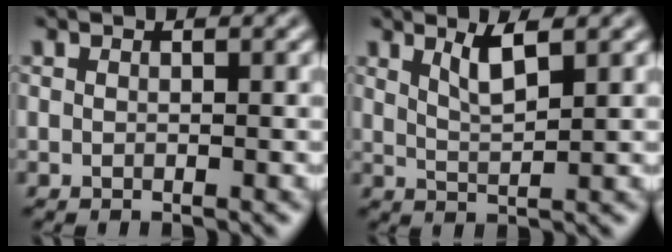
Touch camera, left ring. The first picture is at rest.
{"total": 2.6, "force": [1.5, 0.5, 2.0], "torque": [-0.033, -0.003, 0.030]}